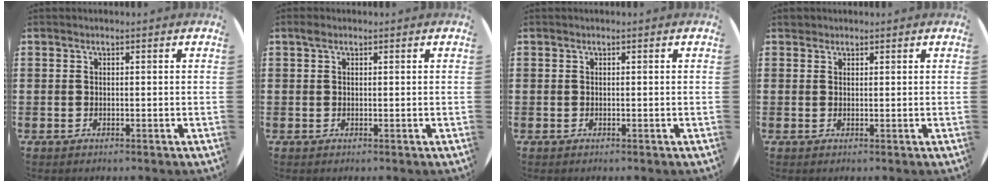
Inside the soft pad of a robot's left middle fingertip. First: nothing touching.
{"total": 0.7, "force": [0.4, 0.4, 0.3], "torque": [0.001, 0.000, 0.006]}
{"total": 0.0}
{"total": 0.9, "force": [0.8, 0.4, -0.1], "torque": [0.008, -0.001, 0.014]}